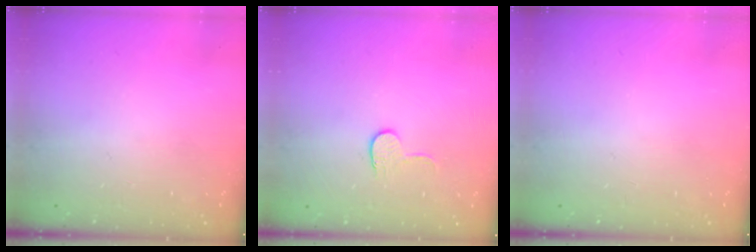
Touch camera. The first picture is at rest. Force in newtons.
{"total": 5.4, "press": 5.4, "slide": 0.5}
{"total": 0.0}